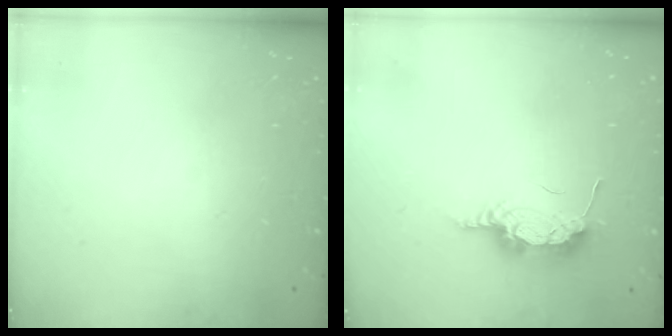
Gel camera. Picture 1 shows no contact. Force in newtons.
{"total": 14.8, "press": 9.9, "slide": 11.1}